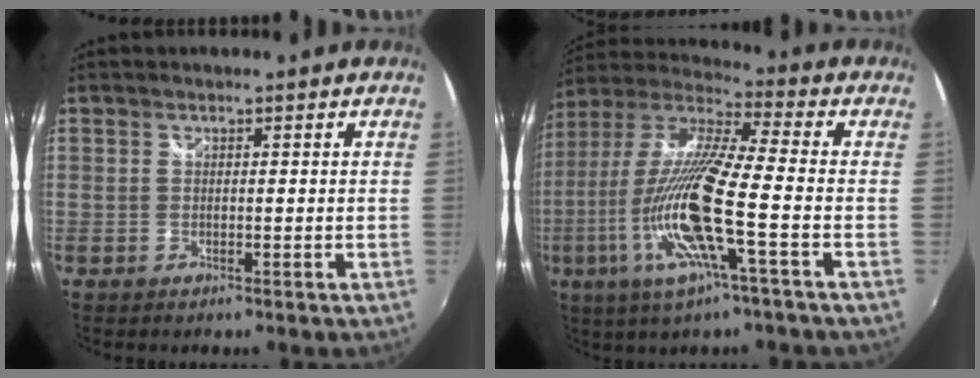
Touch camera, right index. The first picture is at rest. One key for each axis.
{"total": 18.6, "fx": -5.7, "fy": 1.4, "fz": 17.6, "tx": -0.336, "ty": -0.026, "tz": -0.116}